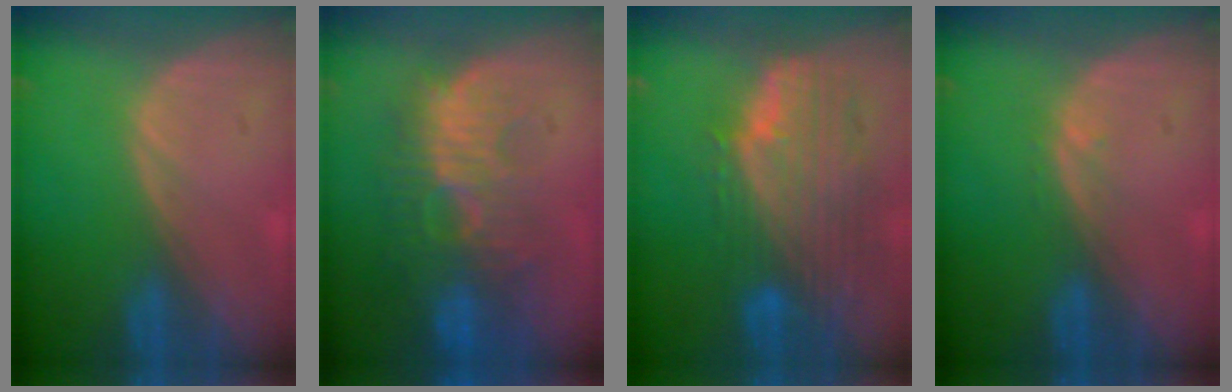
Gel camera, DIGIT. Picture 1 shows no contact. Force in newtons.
{"total": 10.8, "press": 9.5, "slide": 5.2}
{"total": 11.0, "press": 9.4, "slide": 5.6}
{"total": 0.7, "press": 0.7, "slide": 0.2}